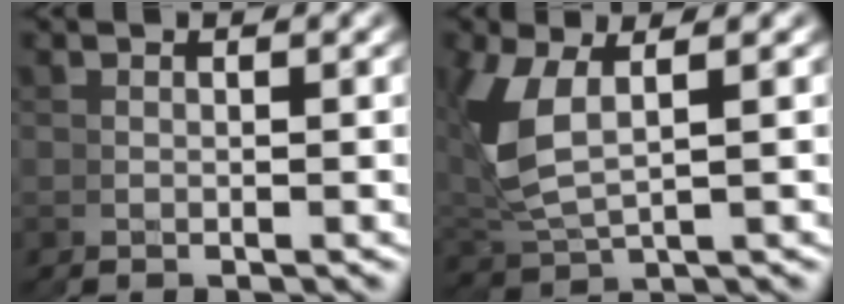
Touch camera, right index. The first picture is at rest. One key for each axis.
{"total": 5.7, "fx": 1.2, "fy": 4.7, "fz": 3.2, "tx": -0.121, "ty": -0.022, "tz": 0.039}